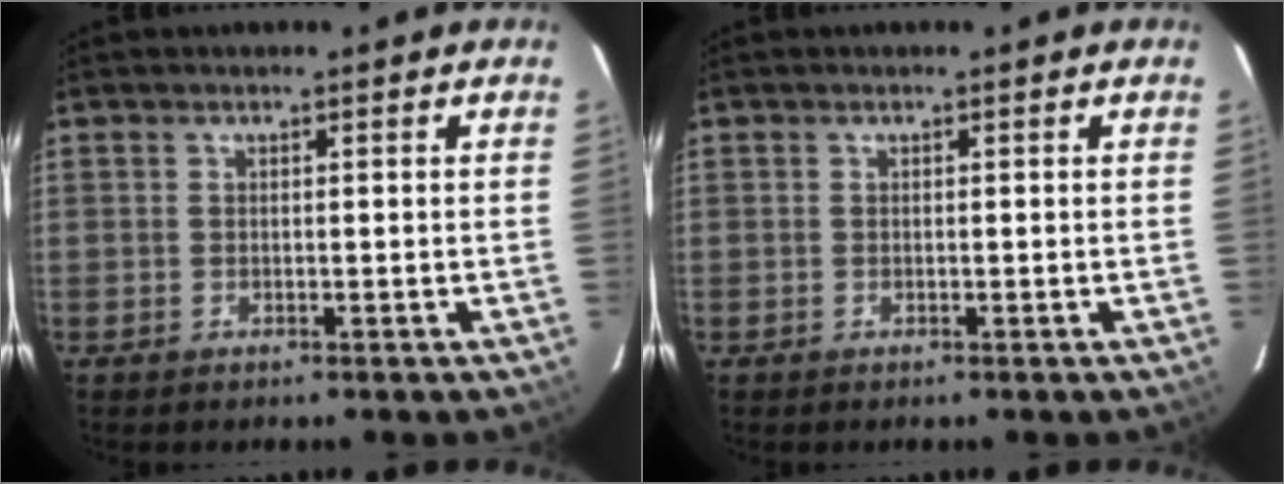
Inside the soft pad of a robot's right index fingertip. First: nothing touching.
{"total": 0.0}